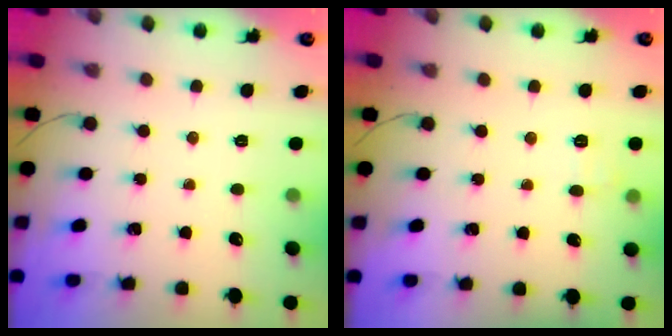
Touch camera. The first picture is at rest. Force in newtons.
{"total": 6.2, "press": 6.0, "slide": 1.5}